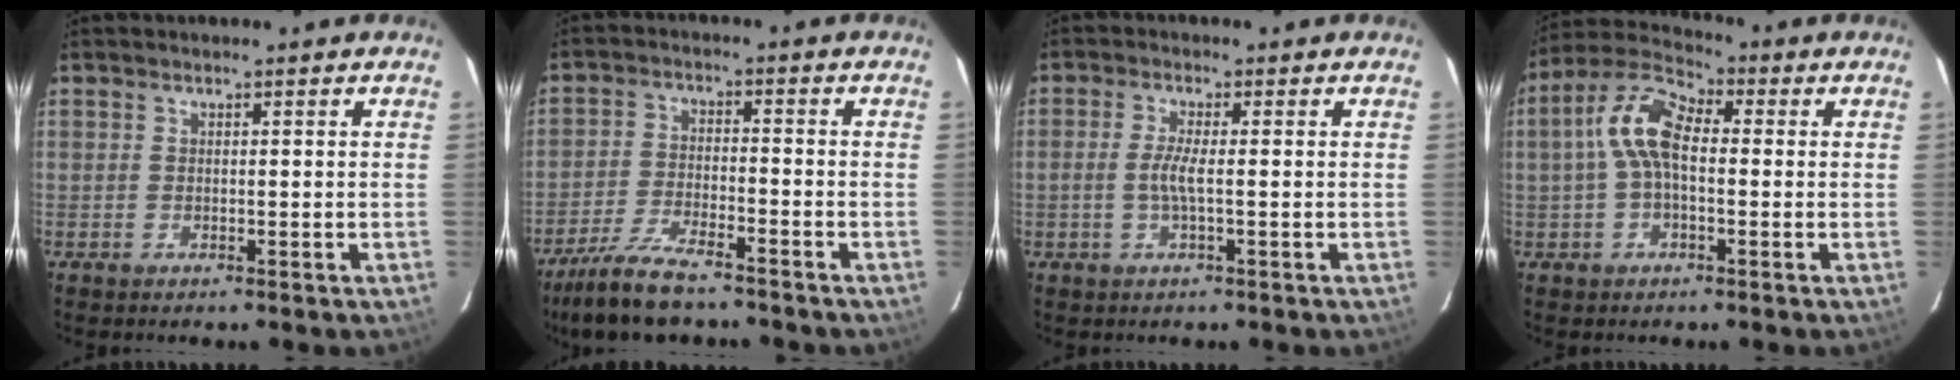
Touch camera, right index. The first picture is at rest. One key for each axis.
{"total": 11.8, "fx": -9.8, "fy": 2.8, "fz": 5.8, "tx": -0.141, "ty": -0.018, "tz": -0.177}
{"total": 3.3, "fx": -0.7, "fy": 0.2, "fz": 3.3, "tx": -0.067, "ty": 0.000, "tz": -0.014}
{"total": 9.3, "fx": 0.1, "fy": 4.6, "fz": 8.1, "tx": -0.173, "ty": 0.027, "tz": -0.003}